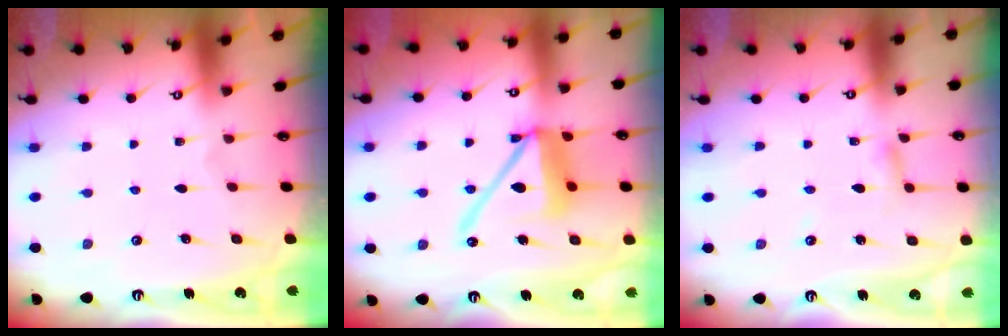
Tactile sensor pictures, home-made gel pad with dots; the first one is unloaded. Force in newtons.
{"total": 14.2, "press": 14.0, "slide": 2.1}
{"total": 2.8, "press": 2.8, "slide": 0.2}